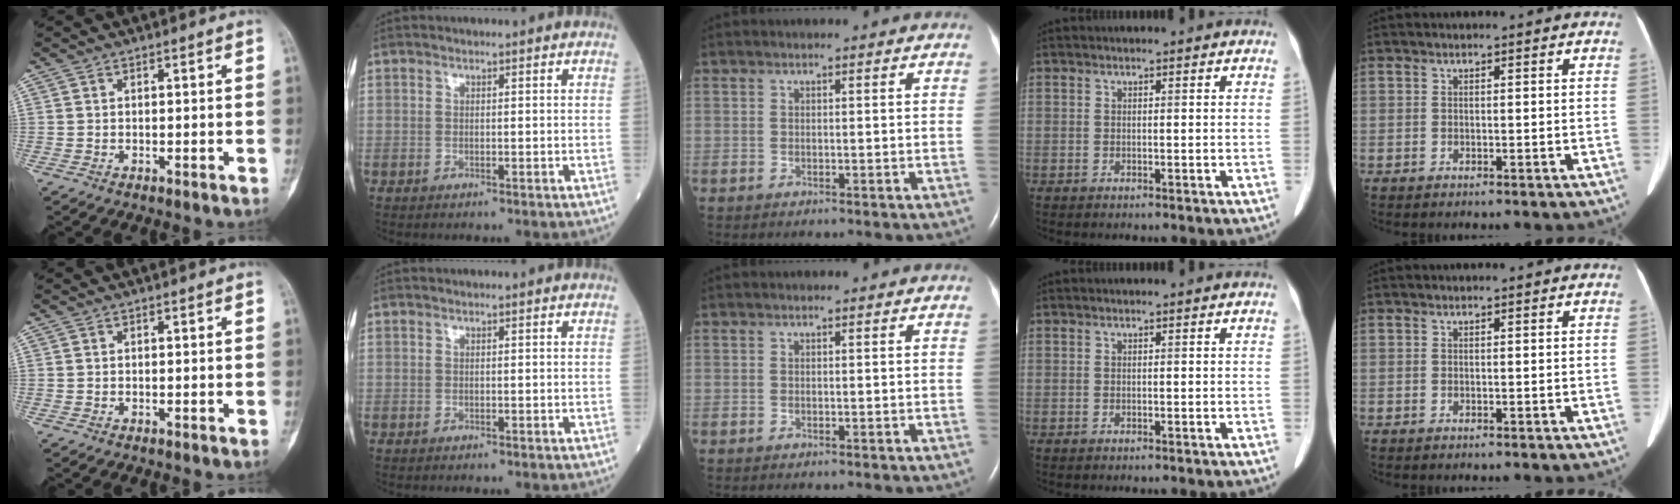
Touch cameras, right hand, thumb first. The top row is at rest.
{}